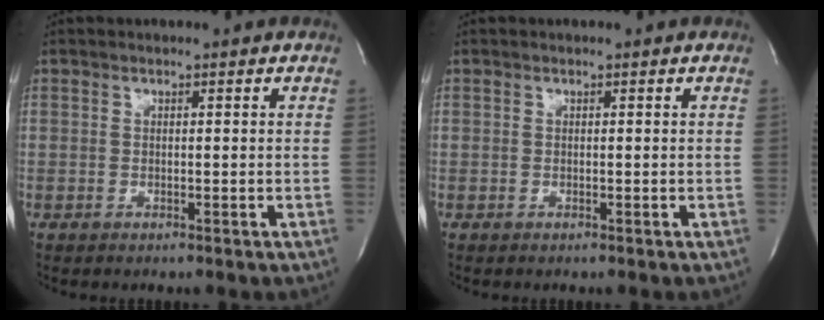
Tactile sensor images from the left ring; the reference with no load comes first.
{"total": 0.0}